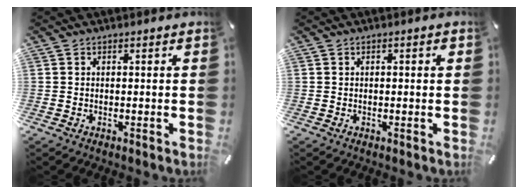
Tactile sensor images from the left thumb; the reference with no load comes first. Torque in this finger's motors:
{"motor_torque": [0.06, -0.18, 0.21, 0.16, 0.01]}